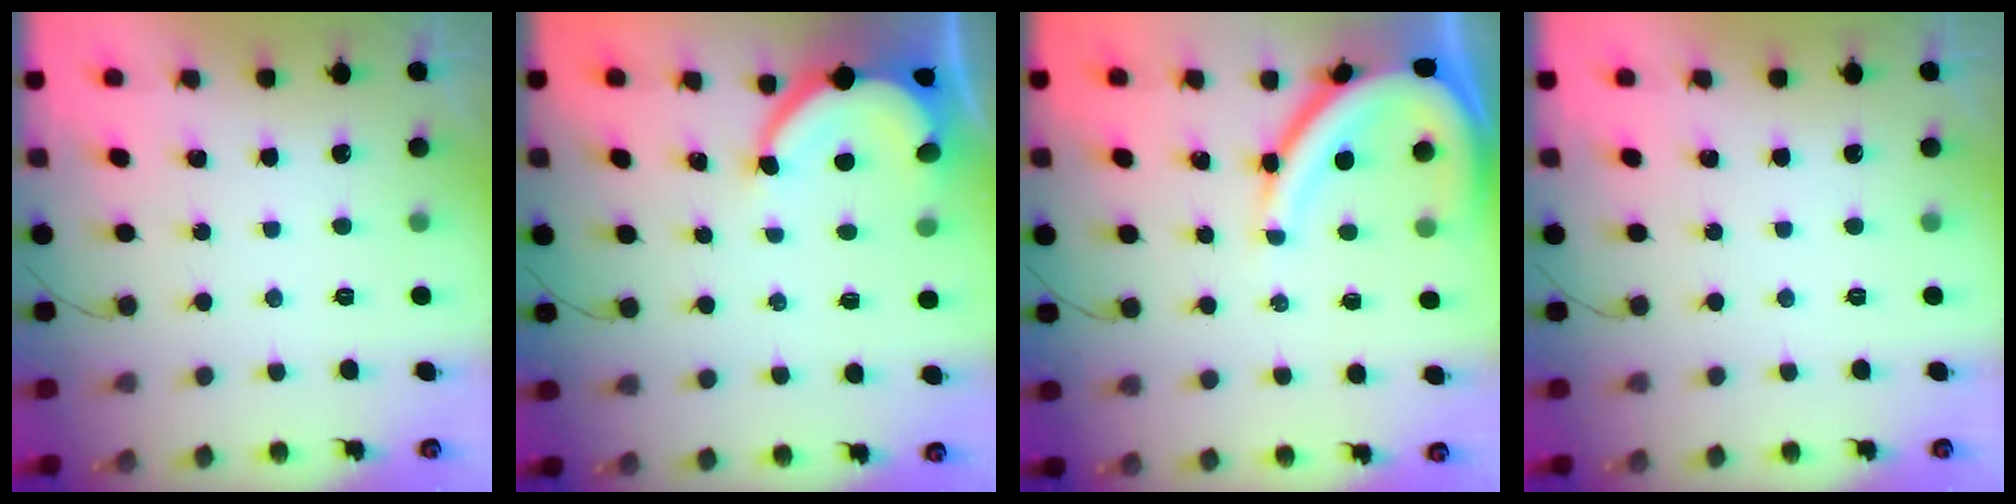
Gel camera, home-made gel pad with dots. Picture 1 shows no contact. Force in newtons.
{"total": 6.4, "press": 6.3, "slide": 0.6}
{"total": 13.2, "press": 13.2, "slide": 1.4}
{"total": 0.0}